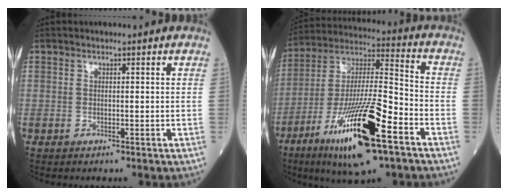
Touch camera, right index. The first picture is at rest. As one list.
[{"total": 20.9, "force": [-10.3, 3.1, 18.0], "torque": [-0.349, -0.031, -0.178]}]